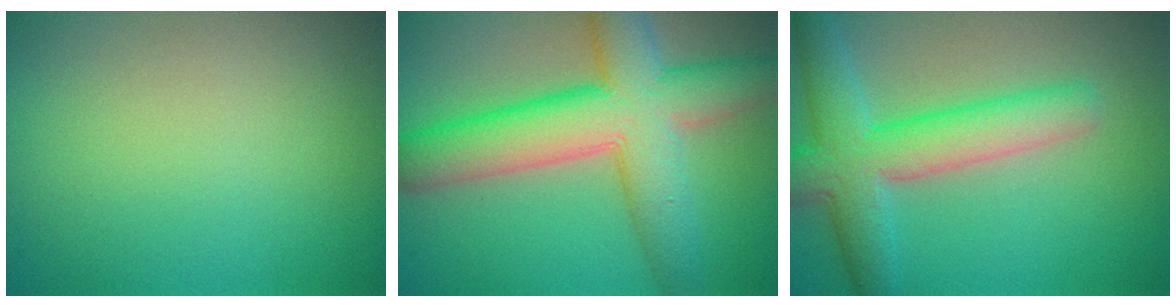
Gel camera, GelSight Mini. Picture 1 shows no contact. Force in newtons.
{"total": 9.5, "press": 9.5, "slide": 0.4}
{"total": 6.4, "press": 6.4, "slide": 0.3}